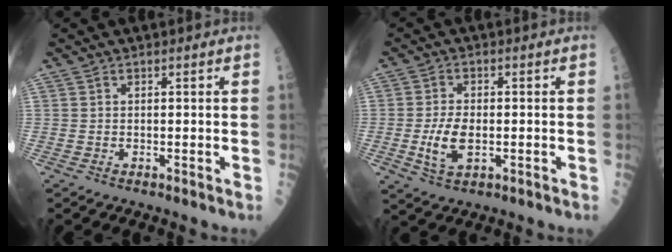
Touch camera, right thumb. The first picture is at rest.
{"total": 6.5, "force": [-1.2, 3.3, 5.5], "torque": [-0.104, -0.001, -0.018]}